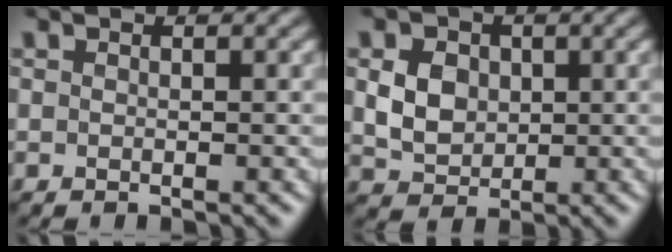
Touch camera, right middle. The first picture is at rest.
{"total": 3.1, "force": [0.7, 2.7, 1.4], "torque": [-0.039, 0.002, 0.012]}